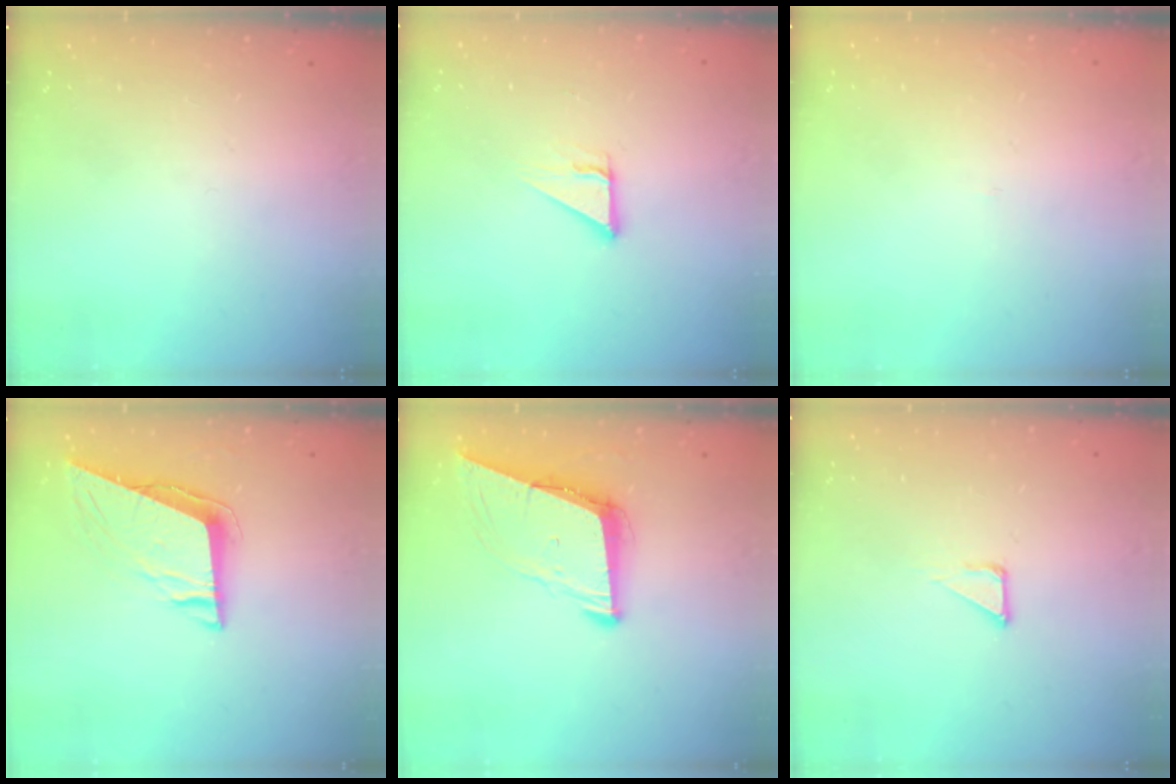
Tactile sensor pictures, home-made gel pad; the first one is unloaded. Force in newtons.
{"total": 3.8, "press": 3.8, "slide": 0.2}
{"total": 1.5, "press": 1.5, "slide": 0.1}
{"total": 9.2, "press": 8.9, "slide": 2.2}
{"total": 8.6, "press": 7.8, "slide": 3.6}
{"total": 3.1, "press": 3.1, "slide": 0.2}